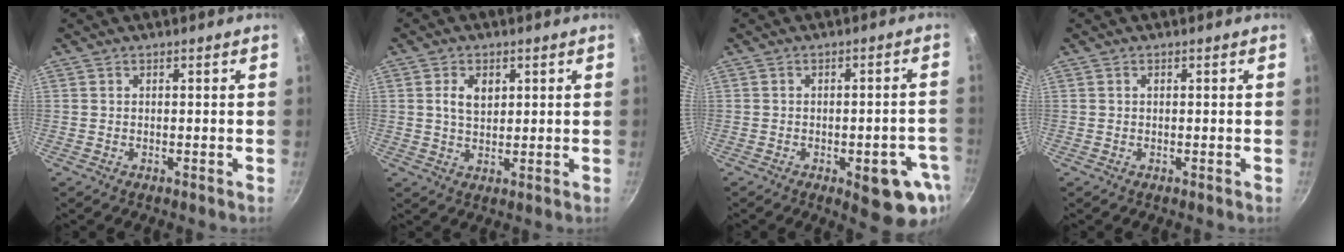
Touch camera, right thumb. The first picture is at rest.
{"total": 4.6, "force": [1.4, 2.9, 3.3], "torque": [-0.048, -0.005, 0.028]}
{"total": 10.9, "force": [-4.5, 3.9, 9.2], "torque": [-0.091, 0.024, -0.047]}
{"total": 0.0}